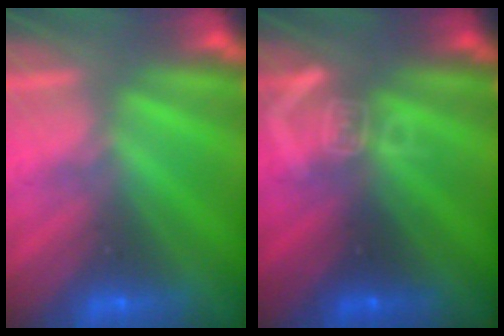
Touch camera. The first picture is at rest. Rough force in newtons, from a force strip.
{"total": 3.0}